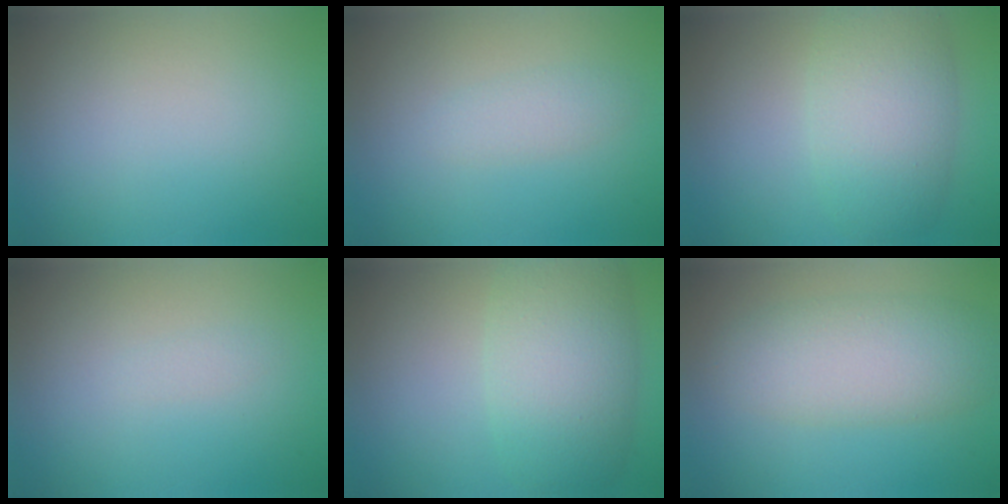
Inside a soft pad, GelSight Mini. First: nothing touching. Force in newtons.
{"total": 1.5, "press": 1.5, "slide": 0.0}
{"total": 6.5, "press": 6.5, "slide": 0.3}
{"total": 0.5, "press": 0.5, "slide": 0.0}
{"total": 7.2, "press": 7.2, "slide": 0.6}
{"total": 5.6, "press": 5.6, "slide": 0.2}